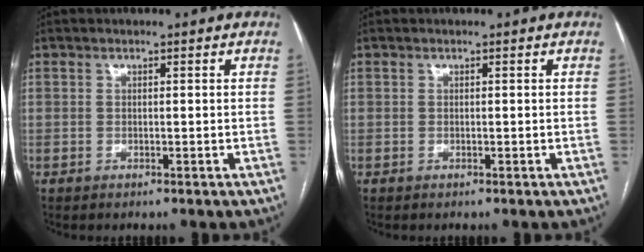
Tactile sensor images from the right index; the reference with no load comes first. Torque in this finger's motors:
{"motor_torque": [0.00, 0.00, 0.00, 0.00]}